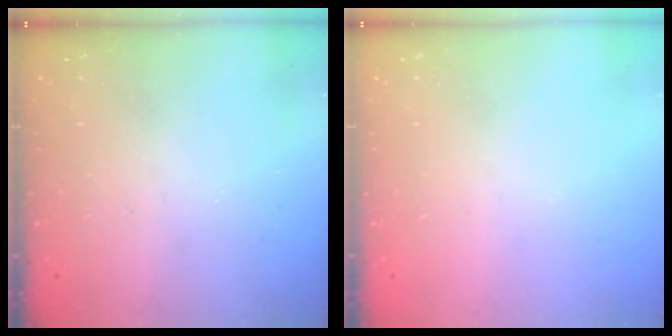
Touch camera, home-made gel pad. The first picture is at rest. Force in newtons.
{"total": 0.0}